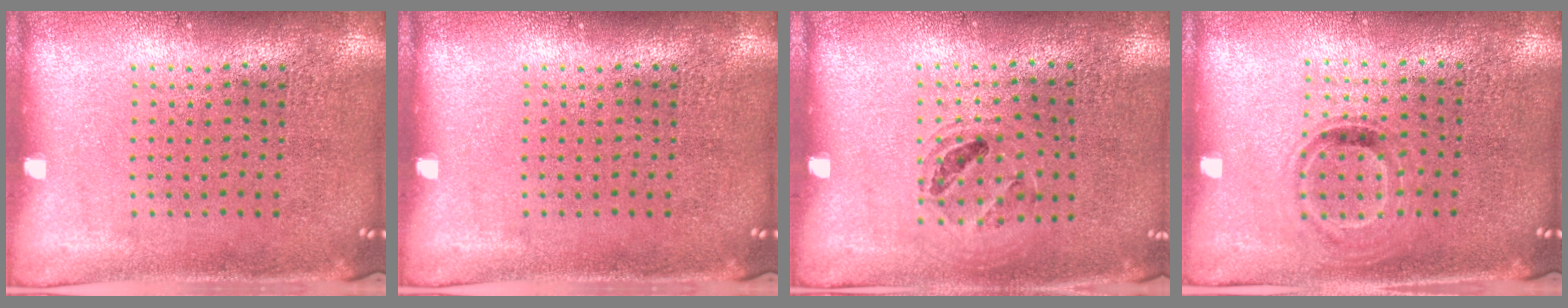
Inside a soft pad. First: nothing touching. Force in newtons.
{"total": 0.0}
{"total": 1.0, "press": 1.0, "slide": 0.1}
{"total": 0.9, "press": 0.8, "slide": 0.4}